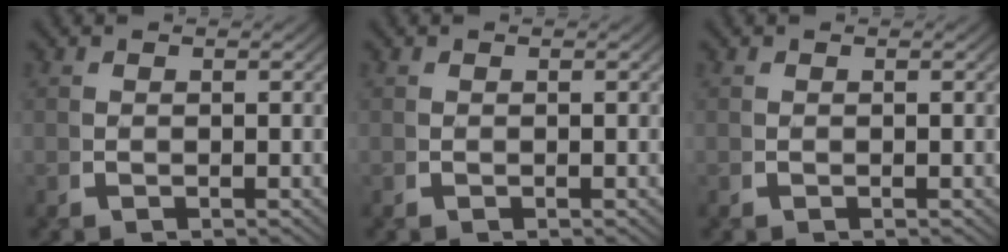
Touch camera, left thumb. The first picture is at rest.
{"total": 0.0}
{"total": 0.0}